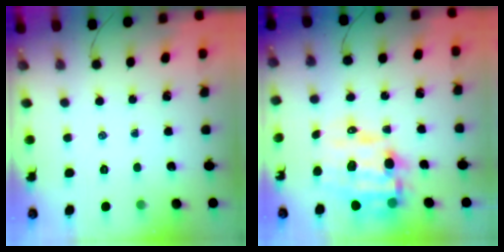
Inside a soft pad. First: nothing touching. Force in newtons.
{"total": 12.9, "press": 12.5, "slide": 3.3}